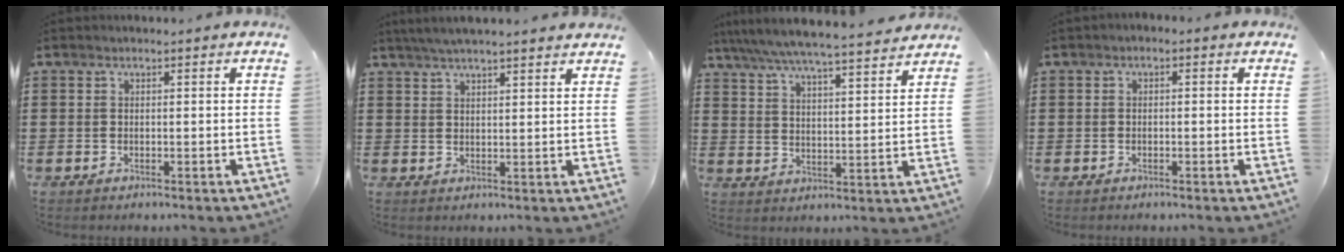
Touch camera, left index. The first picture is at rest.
{"total": 3.5, "force": [3.2, -0.2, 1.4], "torque": [-0.036, -0.003, 0.059]}
{"total": 5.8, "force": [5.4, -0.3, 2.2], "torque": [-0.065, -0.036, 0.089]}
{"total": 0.8, "force": [-0.7, 0.3, 0.2], "torque": [-0.008, -0.001, -0.014]}